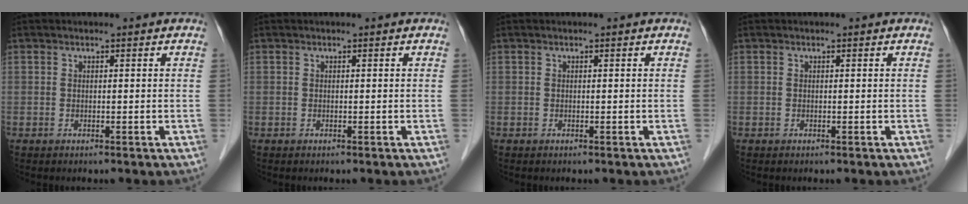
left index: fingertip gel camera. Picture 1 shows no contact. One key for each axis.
{"total": 0.0}
{"total": 0.0}
{"total": 0.0}